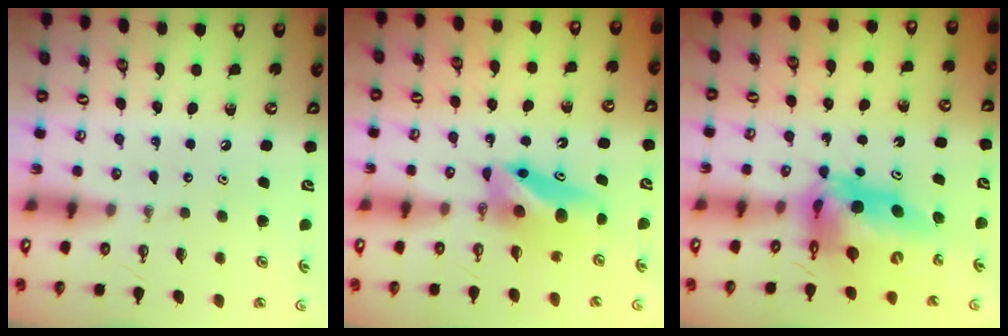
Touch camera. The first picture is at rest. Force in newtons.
{"total": 8.1, "press": 7.3, "slide": 3.5}
{"total": 14.3, "press": 14.3, "slide": 1.2}